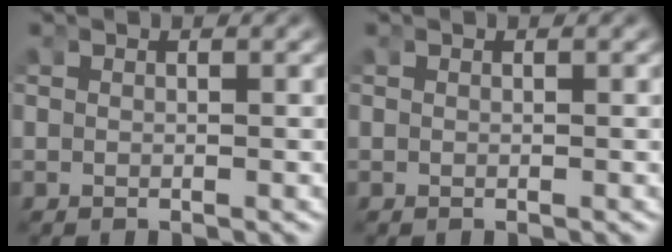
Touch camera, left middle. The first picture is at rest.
{"total": 0.0}